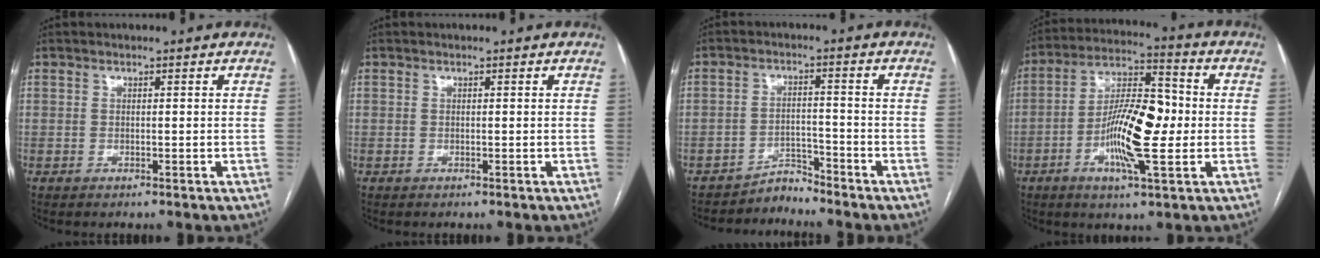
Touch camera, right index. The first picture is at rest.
{"total": 0.0}
{"total": 3.2, "force": [-3.0, 0.4, -0.9], "torque": [0.025, 0.002, -0.050]}
{"total": 13.7, "force": [-2.2, 3.3, 13.1], "torque": [-0.239, 0.011, -0.039]}